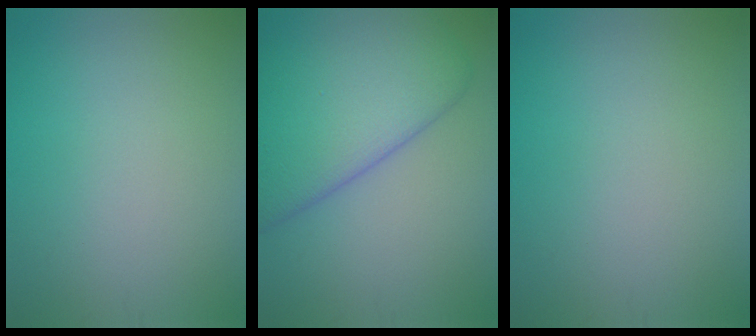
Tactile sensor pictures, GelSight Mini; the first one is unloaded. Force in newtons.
{"total": 10.4, "press": 10.4, "slide": 0.2}
{"total": 0.0}